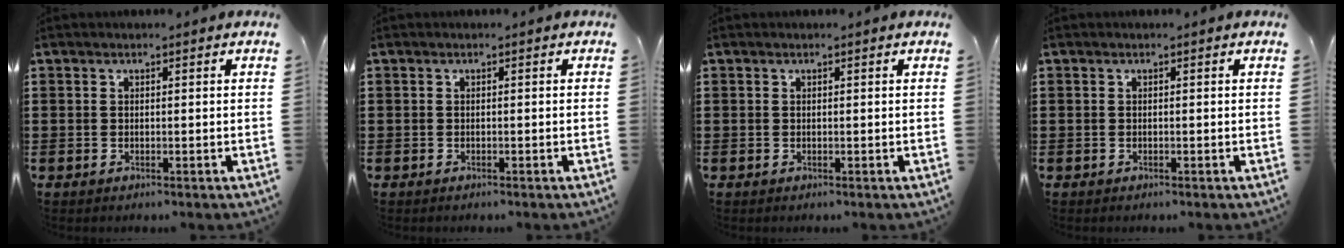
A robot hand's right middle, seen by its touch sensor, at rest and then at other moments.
{"total": 0.0}
{"total": 0.0}
{"total": 0.0}